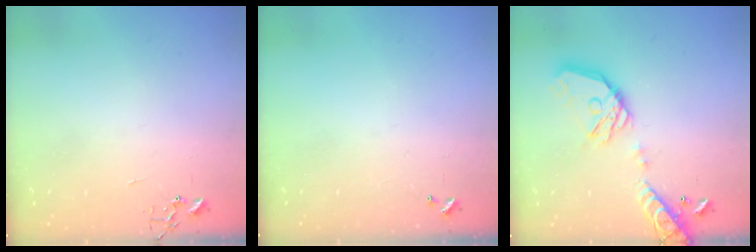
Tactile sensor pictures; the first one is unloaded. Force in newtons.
{"total": 0.0}
{"total": 18.9, "press": 18.8, "slide": 2.4}